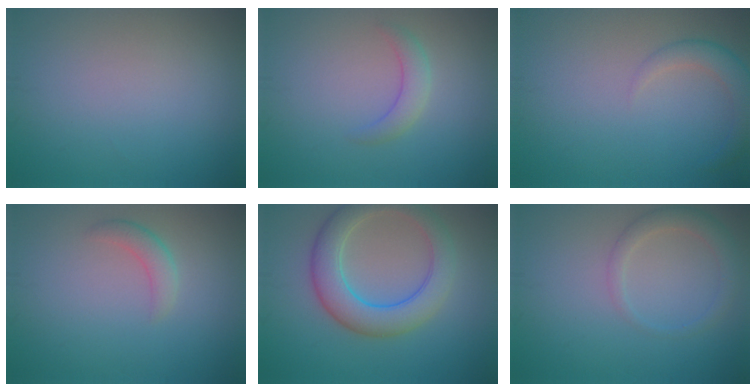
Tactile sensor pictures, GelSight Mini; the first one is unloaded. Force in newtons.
{"total": 1.9, "press": 1.9, "slide": 0.1}
{"total": 2.6, "press": 2.5, "slide": 0.2}
{"total": 1.7, "press": 1.7, "slide": 0.1}
{"total": 5.9, "press": 5.9, "slide": 0.2}
{"total": 2.3, "press": 2.3, "slide": 0.2}